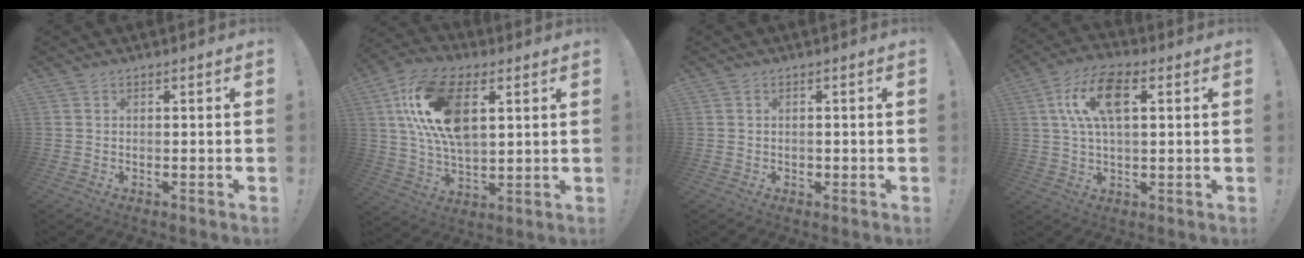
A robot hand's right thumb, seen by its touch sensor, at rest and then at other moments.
{"total": 19.4, "force": [6.1, 10.6, 15.1], "torque": [-0.297, 0.000, 0.107]}
{"total": 0.8, "force": [-0.1, 0.8, 0.2], "torque": [-0.002, 0.002, -0.003]}
{"total": 12.6, "force": [3.5, 6.1, 10.4], "torque": [-0.193, 0.007, 0.063]}